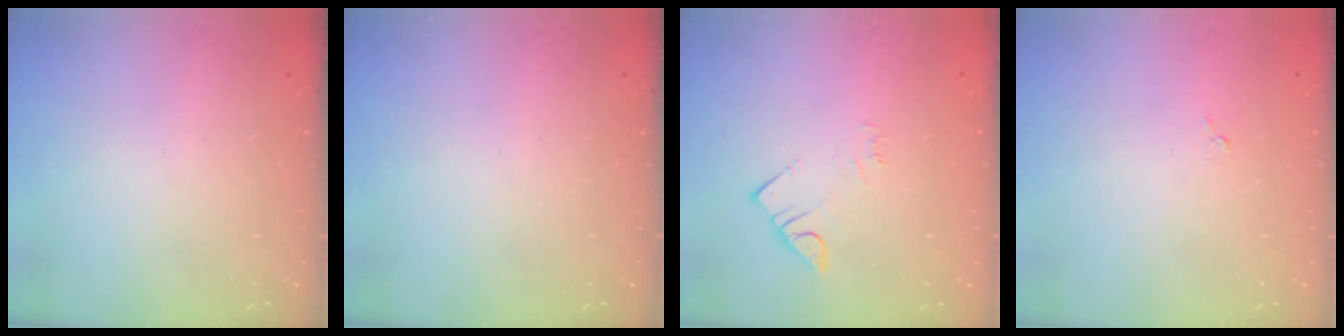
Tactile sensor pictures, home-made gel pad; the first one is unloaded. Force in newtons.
{"total": 0.0}
{"total": 3.0, "press": 3.0, "slide": 0.3}
{"total": 3.9, "press": 3.8, "slide": 0.4}